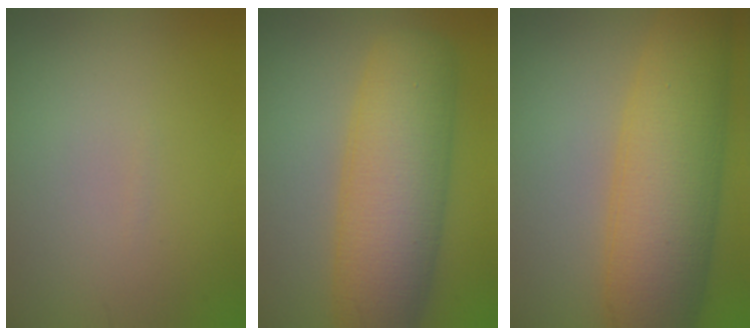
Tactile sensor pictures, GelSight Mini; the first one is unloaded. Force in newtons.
{"total": 9.7, "press": 9.7, "slide": 0.2}
{"total": 10.3, "press": 10.3, "slide": 0.2}